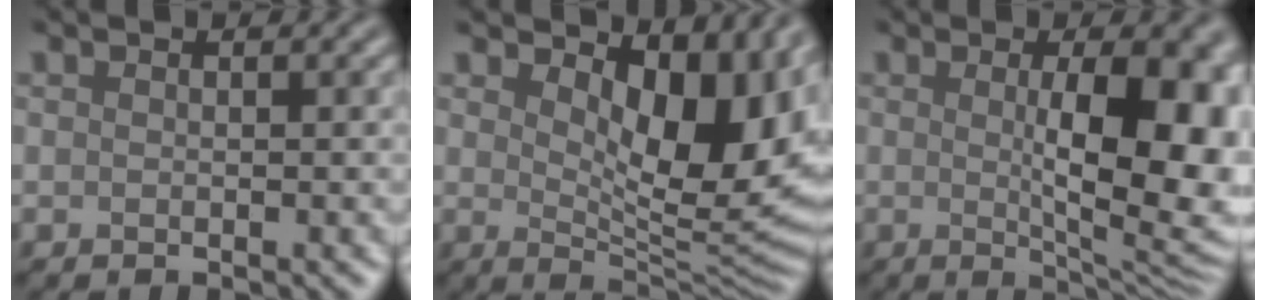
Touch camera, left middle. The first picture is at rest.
{"total": 10.0, "force": [2.9, 4.9, 8.2], "torque": [-0.120, -0.013, 0.047]}
{"total": 10.7, "force": [0.7, 3.1, 10.2], "torque": [-0.131, -0.007, 0.016]}